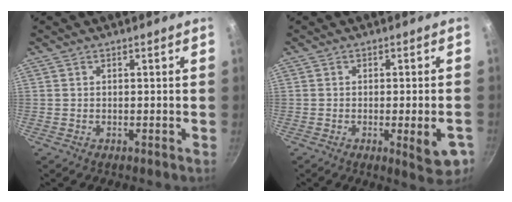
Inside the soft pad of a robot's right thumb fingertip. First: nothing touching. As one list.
[{"total": 7.1, "force": [-2.3, 1.9, 6.4], "torque": [-0.067, -0.001, -0.027]}]